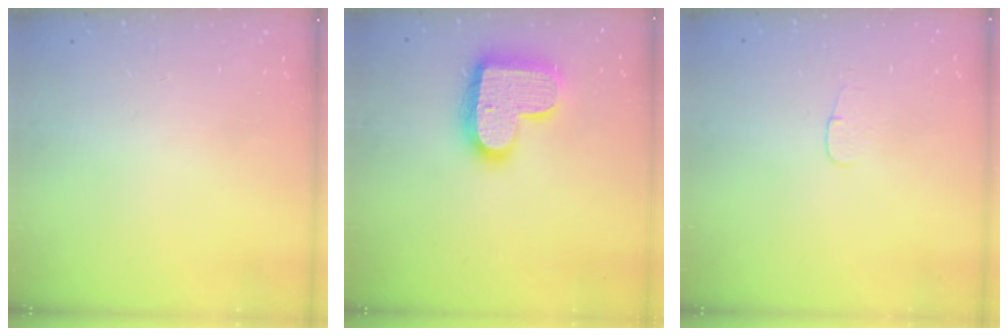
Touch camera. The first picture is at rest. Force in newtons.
{"total": 17.6, "press": 17.5, "slide": 1.0}
{"total": 3.4, "press": 3.3, "slide": 0.4}